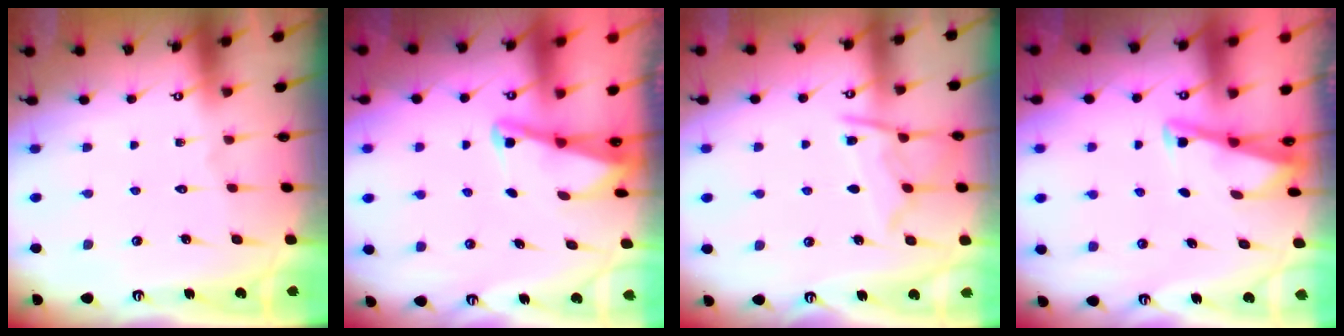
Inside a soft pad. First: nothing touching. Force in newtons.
{"total": 2.1, "press": 2.0, "slide": 0.4}
{"total": 10.3, "press": 10.2, "slide": 1.0}
{"total": 2.9, "press": 2.9, "slide": 0.4}